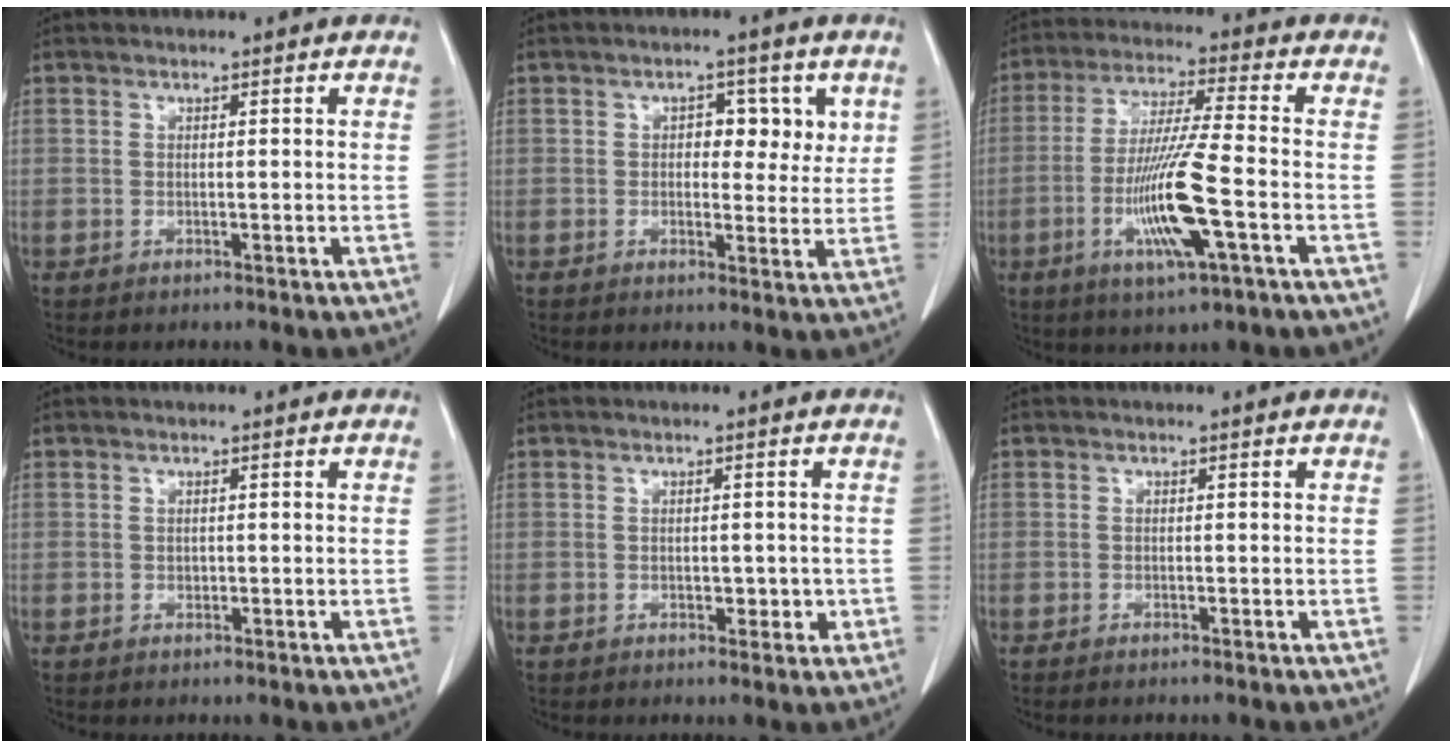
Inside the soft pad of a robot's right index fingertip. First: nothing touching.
{"total": 5.2, "force": [1.7, 3.1, 3.8], "torque": [-0.038, 0.008, 0.019]}
{"total": 12.5, "force": [-3.8, 0.1, 11.9], "torque": [-0.235, -0.016, -0.073]}
{"total": 0.5, "force": [0.0, 0.5, 0.3], "torque": [-0.003, 0.001, -0.001]}
{"total": 2.3, "force": [-0.3, 1.4, 1.7], "torque": [-0.016, 0.003, 0.000]}
{"total": 0.7, "force": [-0.6, 0.1, 0.4], "torque": [-0.014, -0.003, -0.009]}